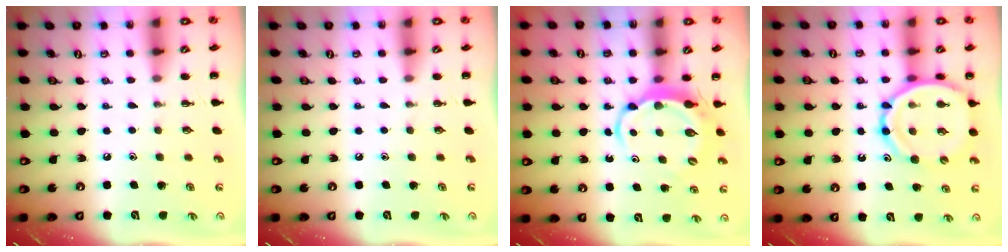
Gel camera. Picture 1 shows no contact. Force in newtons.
{"total": 0.0}
{"total": 6.2, "press": 6.1, "slide": 1.0}
{"total": 13.8, "press": 13.3, "slide": 3.7}